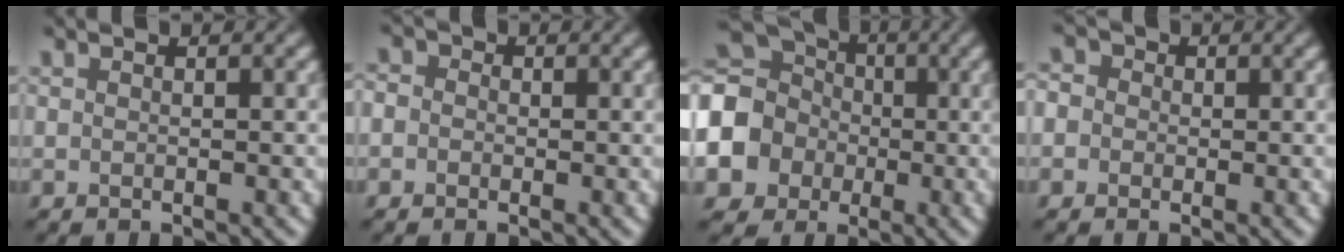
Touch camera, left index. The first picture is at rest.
{"total": 2.7, "force": [0.7, 2.3, 1.2], "torque": [-0.003, 0.020, -0.025]}
{"total": 13.3, "force": [-1.6, 12.1, 5.3], "torque": [-0.155, -0.001, -0.068]}
{"total": 3.5, "force": [1.0, 3.0, 1.5], "torque": [-0.018, 0.026, -0.019]}